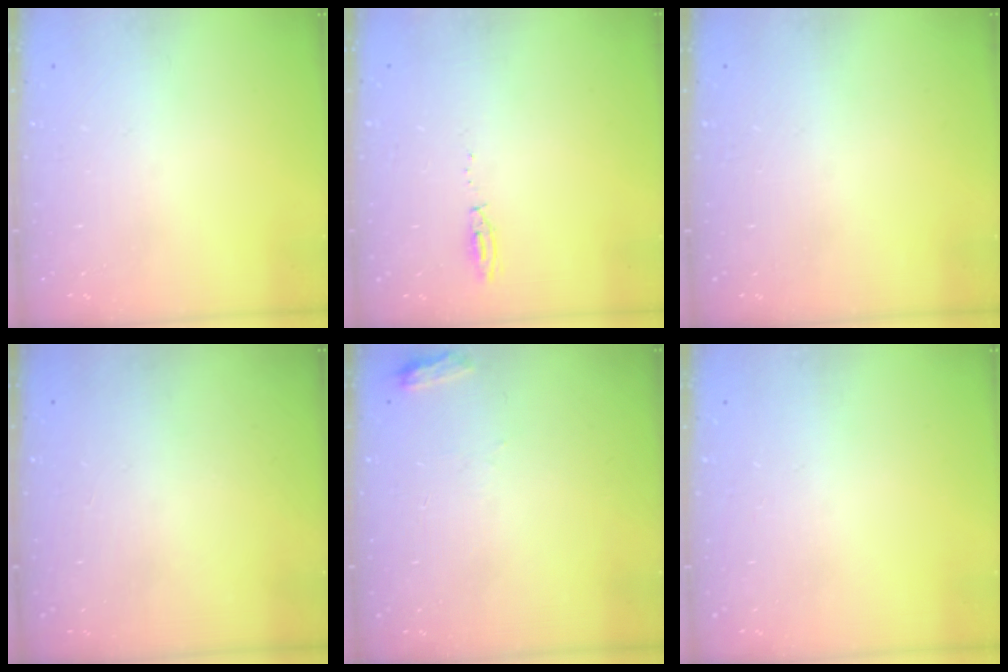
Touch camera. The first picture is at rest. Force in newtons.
{"total": 3.4, "press": 3.3, "slide": 0.8}
{"total": 0.0}
{"total": 0.0}
{"total": 4.2, "press": 4.2, "slide": 0.5}
{"total": 0.0}